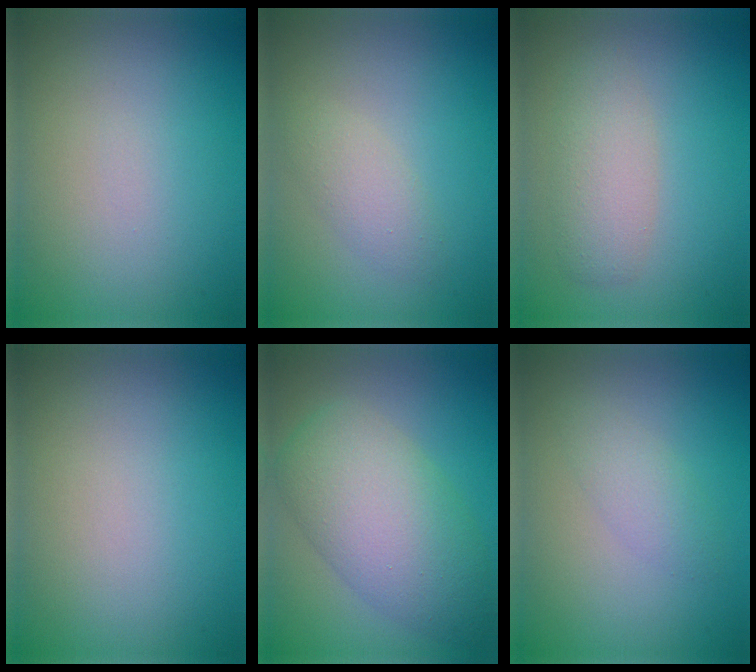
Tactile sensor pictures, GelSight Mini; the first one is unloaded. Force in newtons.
{"total": 2.0, "press": 2.0, "slide": 0.2}
{"total": 3.0, "press": 3.0, "slide": 0.2}
{"total": 0.0}
{"total": 7.8, "press": 7.7, "slide": 0.3}
{"total": 1.8, "press": 1.8, "slide": 0.2}